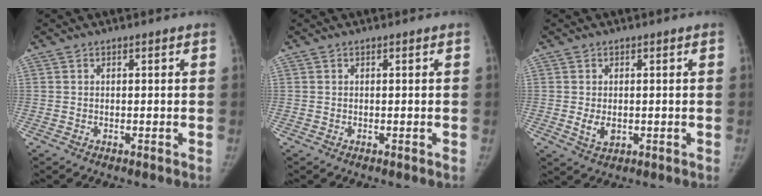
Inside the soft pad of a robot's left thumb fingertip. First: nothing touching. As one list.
[{"total": 0.0}, {"total": 3.2, "force": [-0.4, 2.3, 2.2], "torque": [-0.034, -0.005, 0.001]}]